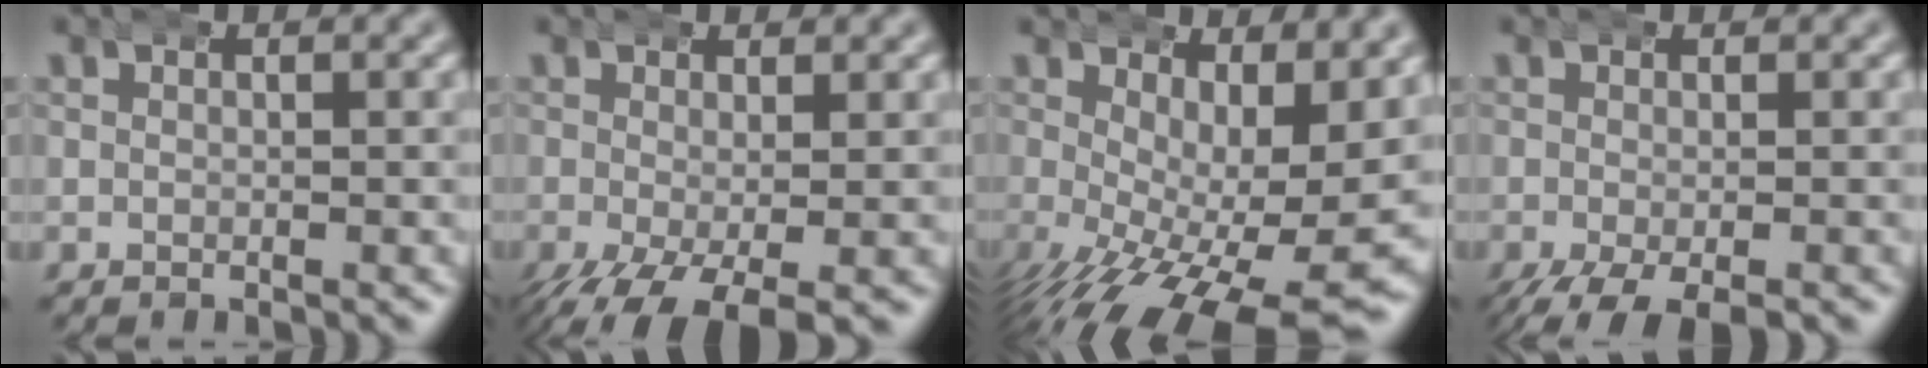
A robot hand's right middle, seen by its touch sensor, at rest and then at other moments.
{"total": 6.0, "force": [-3.4, 2.8, 4.1], "torque": [-0.090, -0.036, -0.037]}
{"total": 10.8, "force": [-3.4, 4.7, 9.1], "torque": [-0.152, -0.058, -0.017]}
{"total": 6.6, "force": [-4.5, 2.8, 3.9], "torque": [-0.078, -0.027, -0.056]}